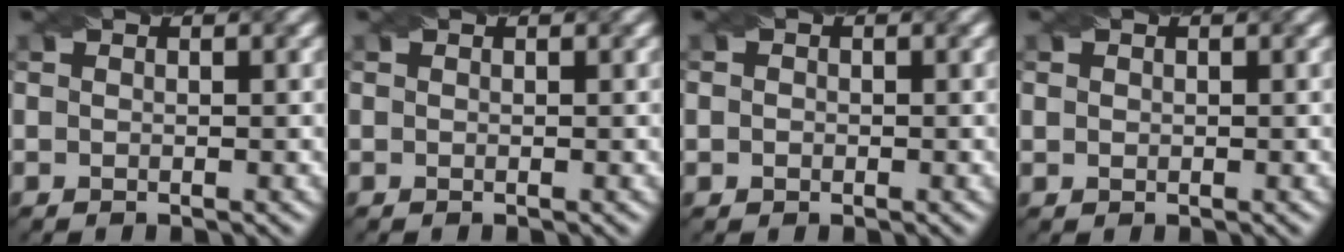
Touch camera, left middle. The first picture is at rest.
{"total": 0.0}
{"total": 1.0, "force": [0.0, 0.9, 0.3], "torque": [0.000, -0.001, -0.004]}
{"total": 0.7, "force": [0.2, 0.6, 0.2], "torque": [-0.004, -0.001, 0.007]}